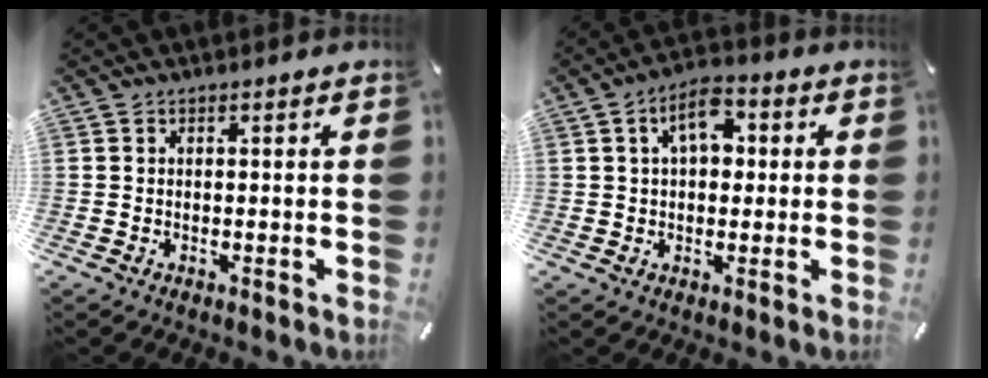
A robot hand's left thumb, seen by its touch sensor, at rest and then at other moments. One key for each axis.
{"total": 8.3, "fx": 2.5, "fy": 4.9, "fz": 6.2, "tx": -0.090, "ty": 0.004, "tz": 0.040}